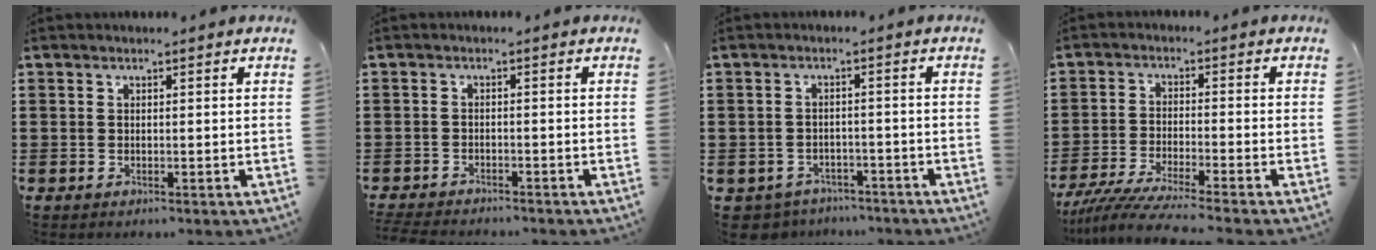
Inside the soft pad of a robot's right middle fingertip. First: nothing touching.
{"total": 2.4, "force": [-2.4, 0.2, 0.2], "torque": [-0.014, -0.005, -0.053]}
{"total": 3.0, "force": [-2.9, 0.8, -0.3], "torque": [-0.006, 0.001, -0.065]}
{"total": 5.7, "force": [-5.1, -0.4, 2.3], "torque": [-0.065, -0.025, -0.105]}